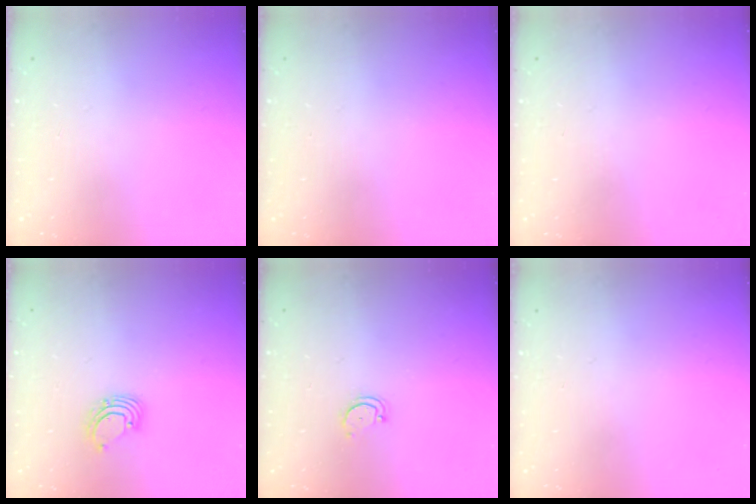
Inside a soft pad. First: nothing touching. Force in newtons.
{"total": 0.0}
{"total": 0.0}
{"total": 3.1, "press": 3.1, "slide": 0.2}
{"total": 3.0, "press": 3.0, "slide": 0.2}
{"total": 0.0}